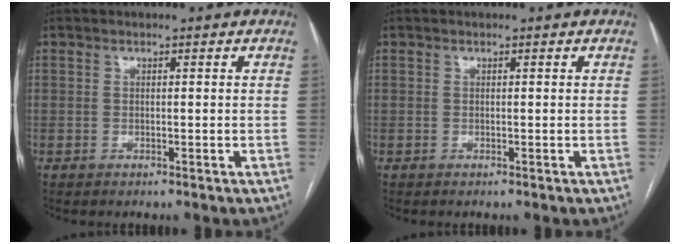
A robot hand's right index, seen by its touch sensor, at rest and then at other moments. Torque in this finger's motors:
{"motor_torque": [0.00, 0.00, 0.00, 0.01]}